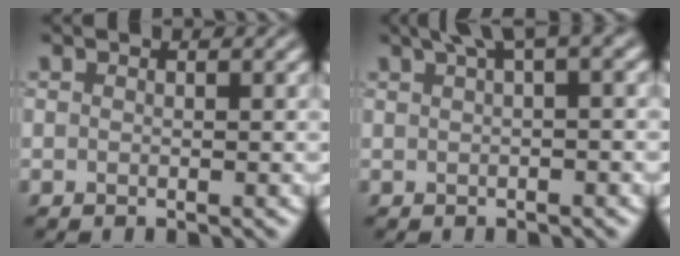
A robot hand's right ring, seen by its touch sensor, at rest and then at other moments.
{"total": 2.9, "force": [1.5, 0.3, 2.5], "torque": [-0.030, 0.014, 0.020]}